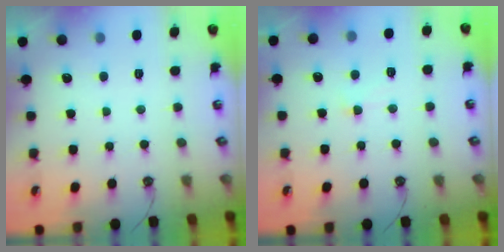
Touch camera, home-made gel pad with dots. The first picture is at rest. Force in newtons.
{"total": 0.7, "press": 0.1, "slide": 0.7}